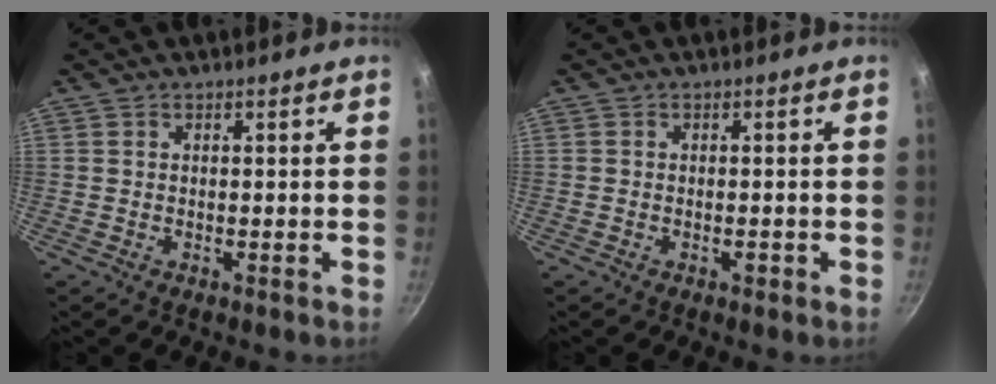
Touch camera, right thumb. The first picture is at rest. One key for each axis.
{"total": 1.1, "fx": -0.5, "fy": 0.5, "fz": 0.8, "tx": -0.013, "ty": 0.003, "tz": -0.009}